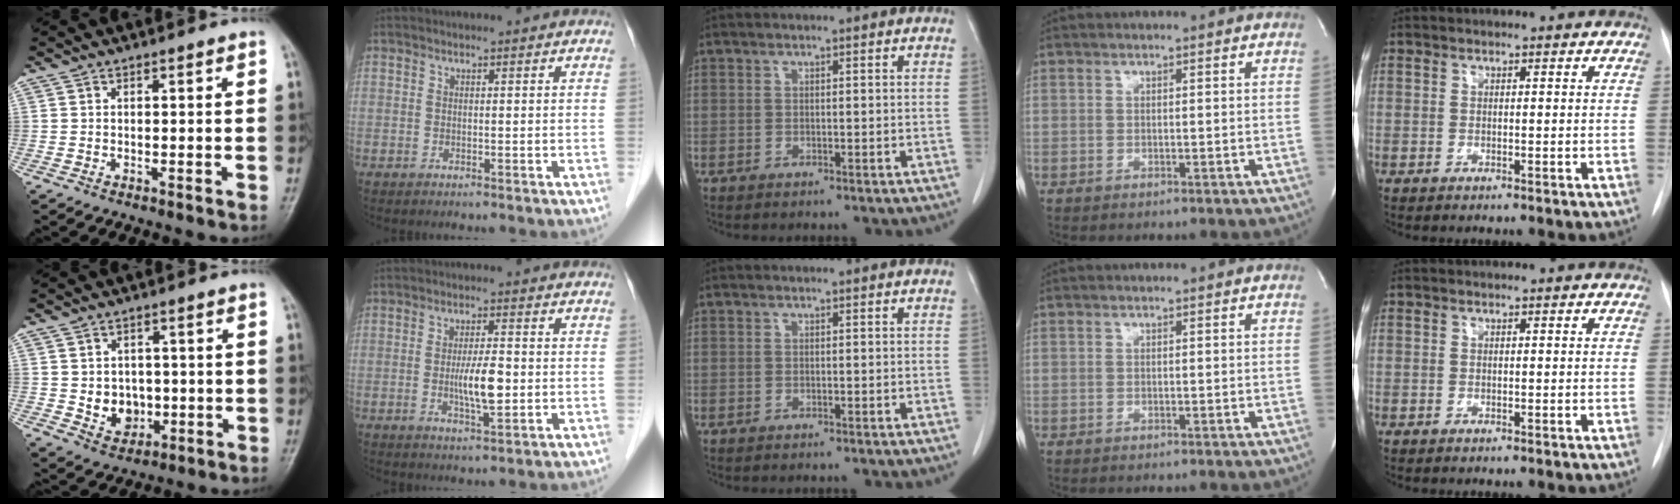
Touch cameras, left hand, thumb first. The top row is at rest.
{"thumb": {"total": 6.1, "force": [-0.4, 5.2, 3.3], "torque": [-0.019, 0.001, 0.005]}, "index": {"total": 5.2, "force": [-0.6, 0.9, 5.0], "torque": [-0.097, -0.006, -0.008]}}